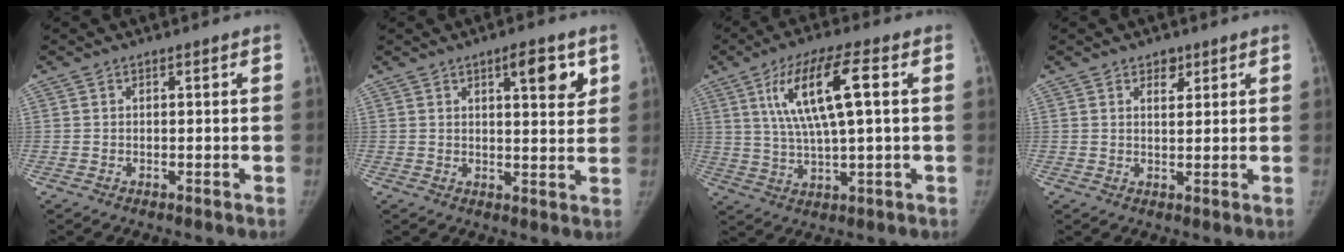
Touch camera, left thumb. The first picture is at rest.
{"total": 7.2, "force": [3.4, 2.3, 6.0], "torque": [-0.064, -0.017, 0.046]}
{"total": 13.2, "force": [3.4, 3.0, 12.4], "torque": [-0.246, 0.009, 0.062]}
{"total": 2.8, "force": [1.6, 1.7, 1.6], "torque": [-0.007, -0.009, 0.025]}